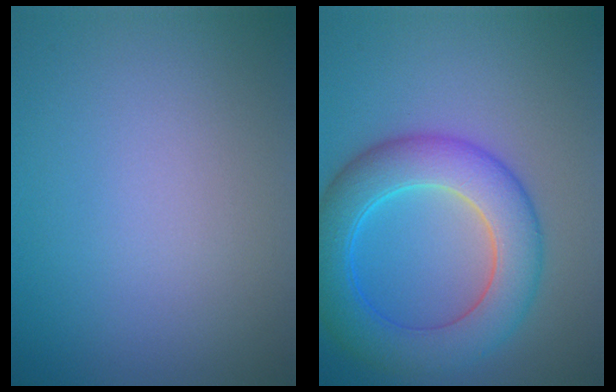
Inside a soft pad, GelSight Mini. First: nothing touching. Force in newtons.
{"total": 7.6, "press": 7.6, "slide": 0.1}